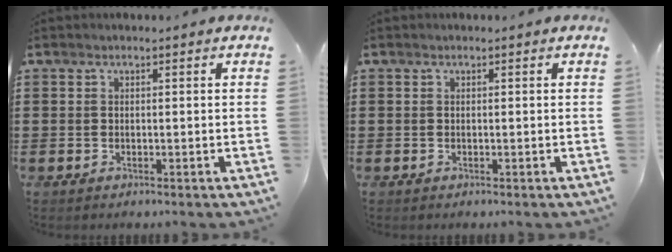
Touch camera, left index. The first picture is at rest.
{"total": 0.0}